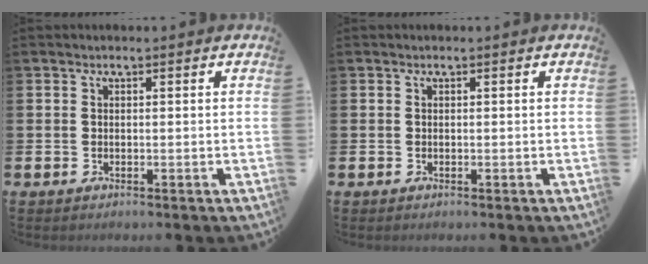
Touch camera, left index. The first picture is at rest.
{"total": 0.0}